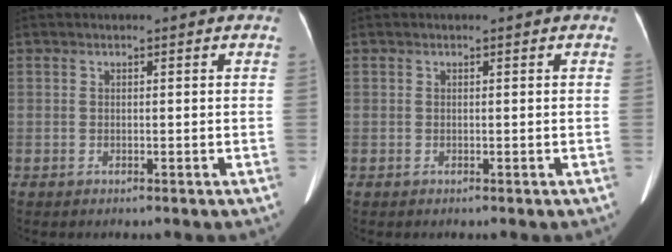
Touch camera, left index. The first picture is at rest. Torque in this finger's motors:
{"motor_torque": [-0.13, -0.04, -0.06, 0.02]}